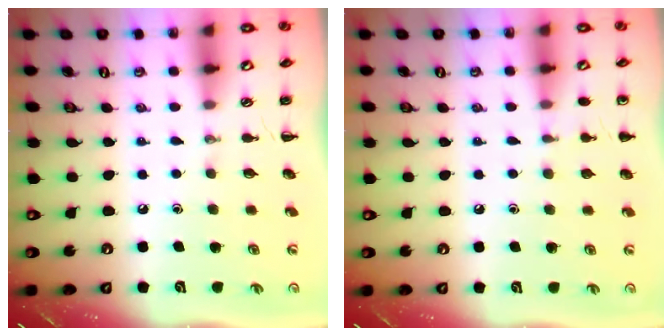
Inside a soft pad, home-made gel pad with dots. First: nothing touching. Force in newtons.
{"total": 5.4, "press": 5.2, "slide": 1.5}